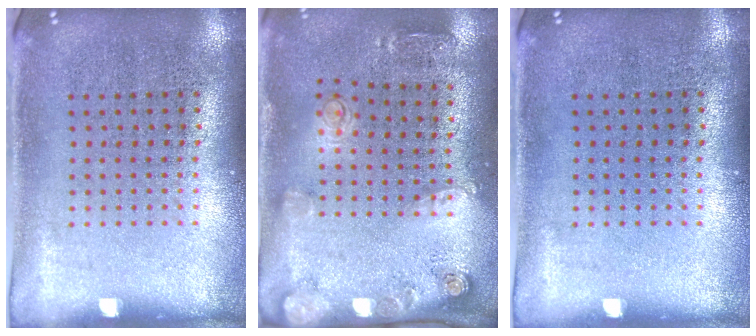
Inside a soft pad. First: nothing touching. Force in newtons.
{"total": 1.8, "press": 1.4, "slide": 1.1}
{"total": 0.0}